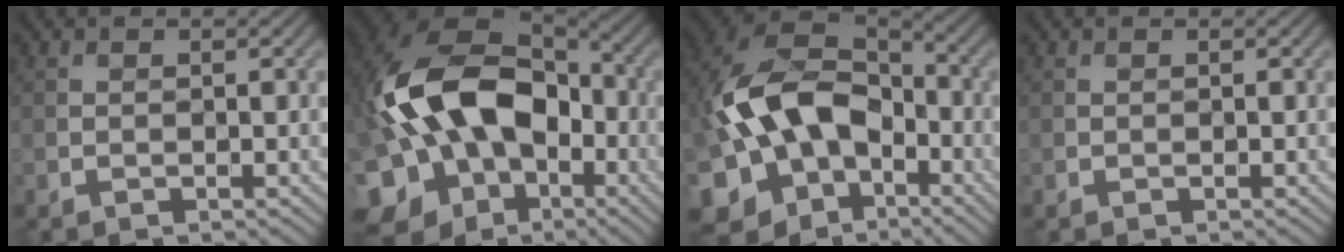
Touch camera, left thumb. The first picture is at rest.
{"total": 19.7, "force": [-2.7, 14.2, 13.3], "torque": [-0.277, -0.018, -0.039]}
{"total": 16.2, "force": [-3.8, 11.8, 10.4], "torque": [-0.236, -0.019, -0.071]}
{"total": 0.0}